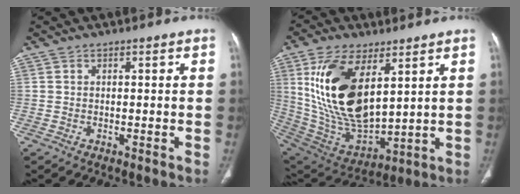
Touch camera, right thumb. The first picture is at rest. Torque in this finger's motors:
{"motor_torque": [-1.51, 2.92, 2.01, 0.76, 0.61]}